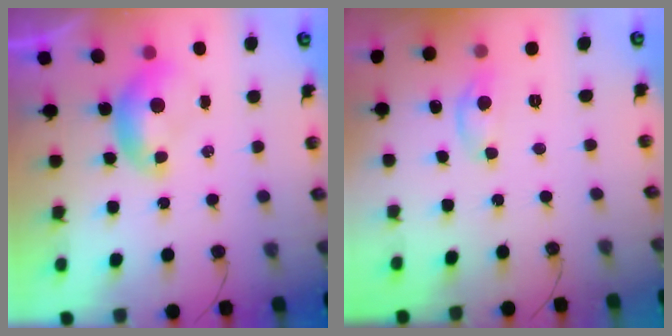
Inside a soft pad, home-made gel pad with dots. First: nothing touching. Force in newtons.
{"total": 1.9, "press": 1.9, "slide": 0.2}